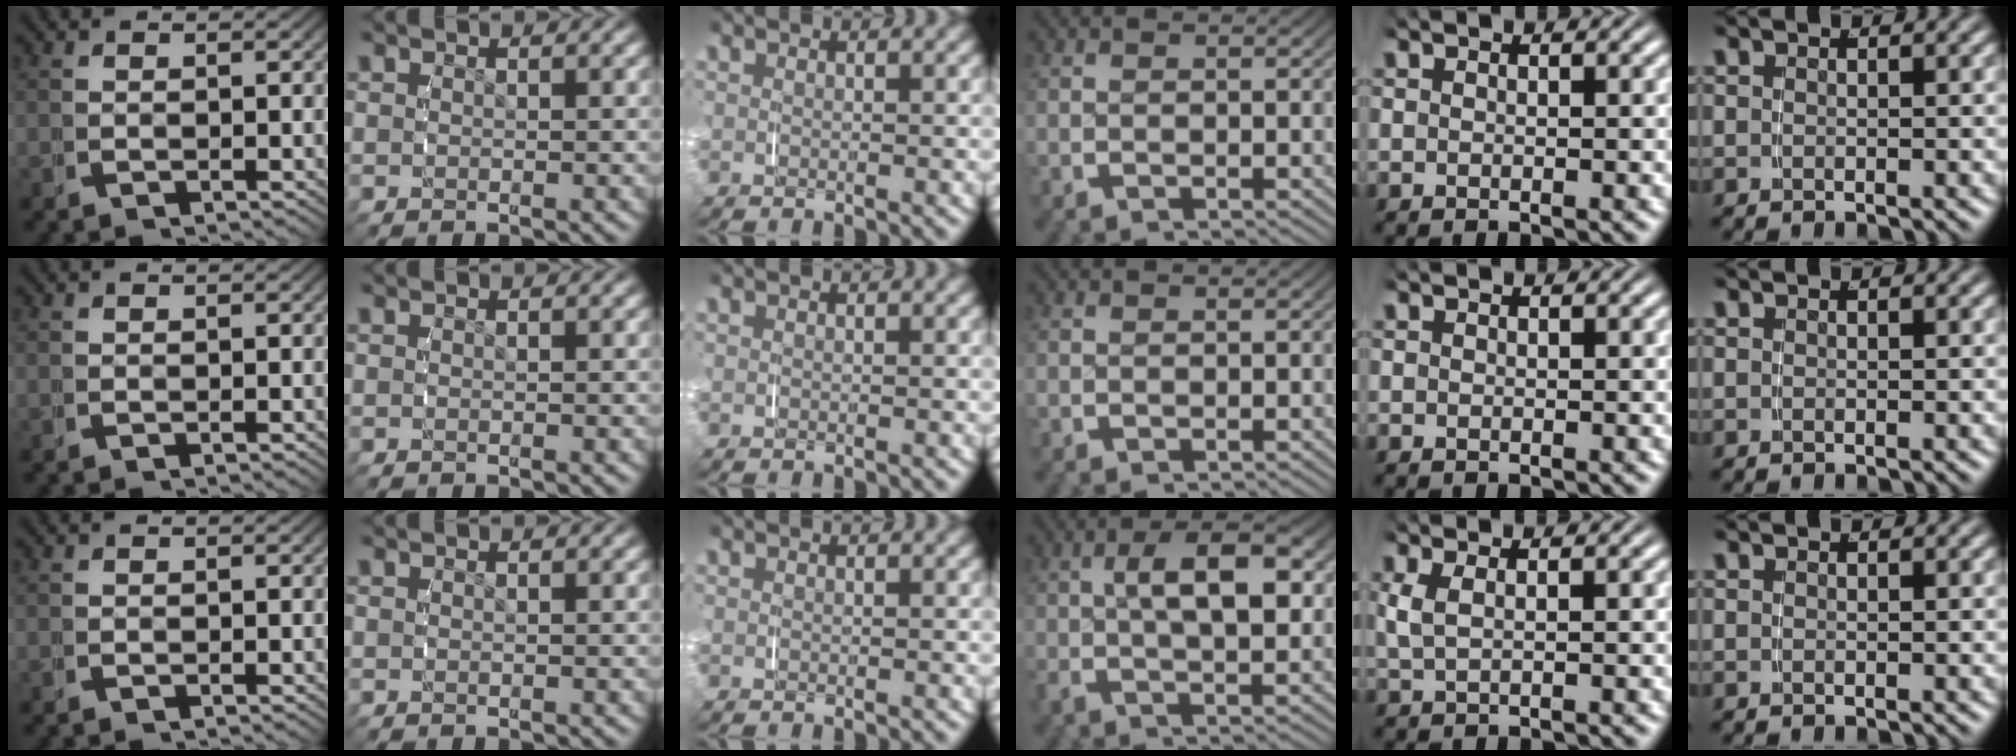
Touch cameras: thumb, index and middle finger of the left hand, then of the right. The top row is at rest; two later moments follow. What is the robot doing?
{"motion": "grasp_and_lifting", "object": "phone"}